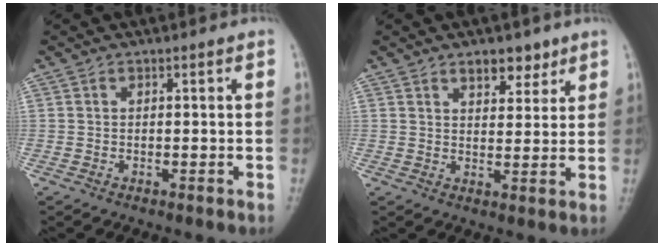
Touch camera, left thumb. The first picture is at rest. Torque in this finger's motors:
{"motor_torque": [2.64, 2.37, 0.51, -0.19, 0.10]}